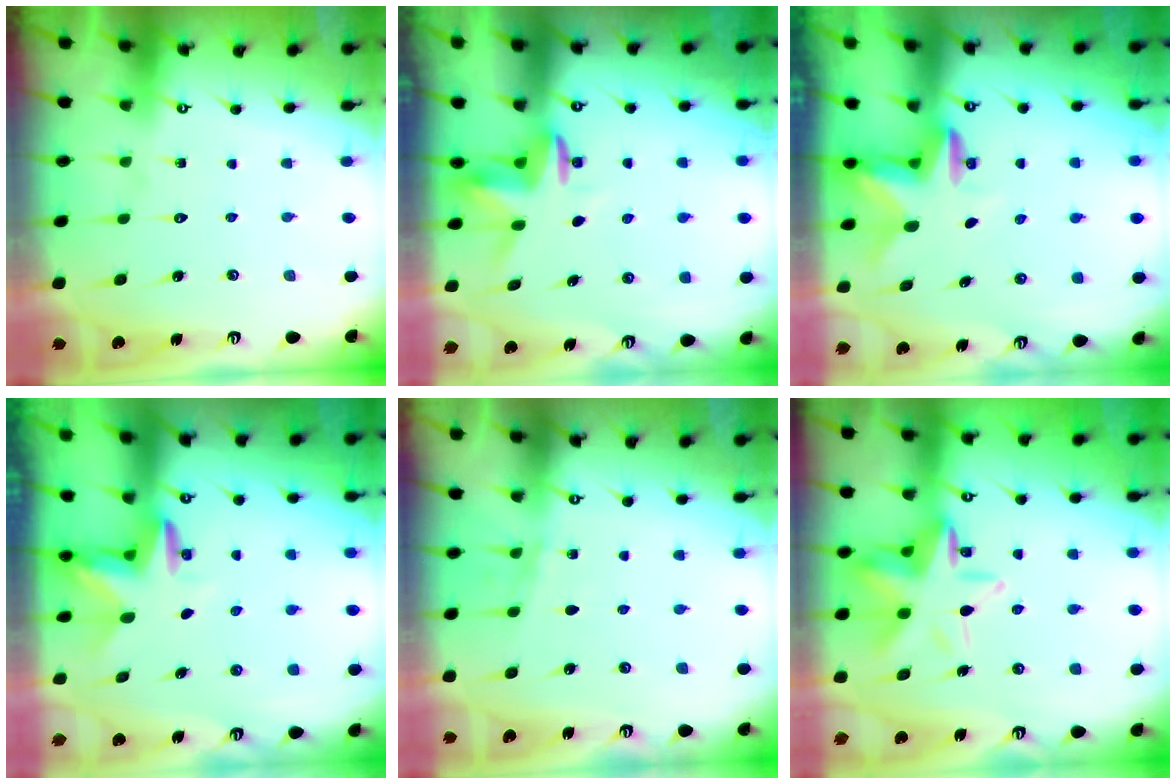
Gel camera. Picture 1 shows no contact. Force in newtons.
{"total": 3.6, "press": 3.6, "slide": 0.2}
{"total": 2.7, "press": 2.6, "slide": 0.5}
{"total": 3.3, "press": 3.3, "slide": 0.2}
{"total": 3.1, "press": 3.1, "slide": 0.4}
{"total": 12.9, "press": 12.6, "slide": 2.5}